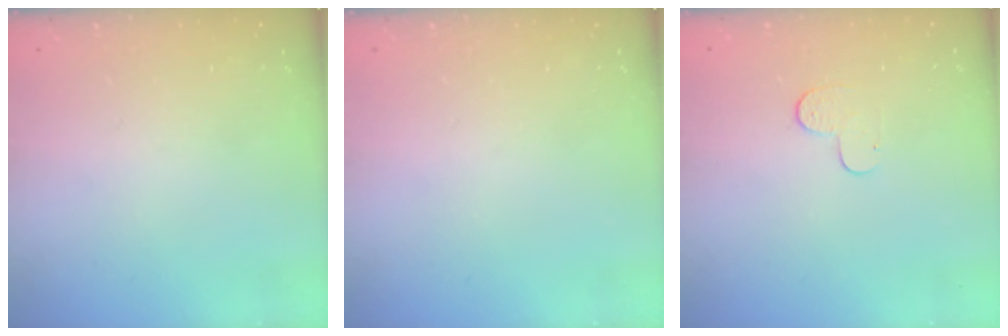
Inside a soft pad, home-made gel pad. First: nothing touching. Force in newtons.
{"total": 0.0}
{"total": 4.3, "press": 4.2, "slide": 0.4}